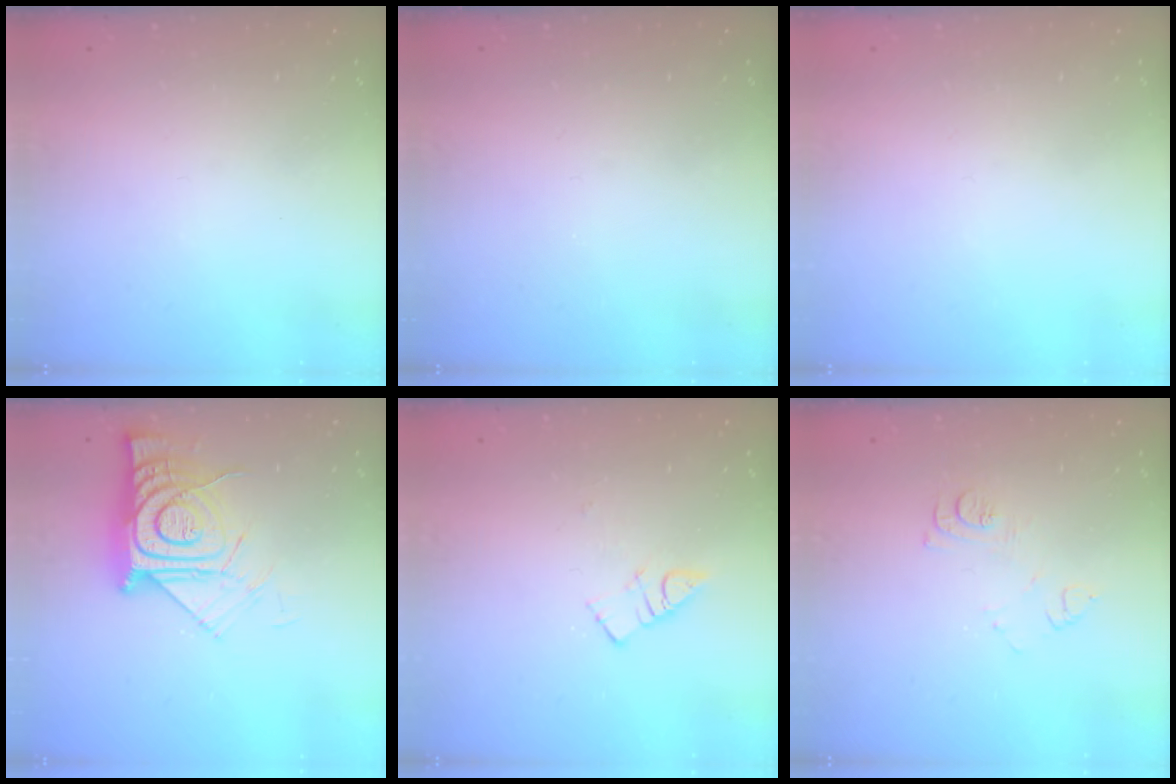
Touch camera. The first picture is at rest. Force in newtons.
{"total": 0.0}
{"total": 1.9, "press": 1.9, "slide": 0.1}
{"total": 14.2, "press": 14.2, "slide": 1.1}
{"total": 4.8, "press": 4.7, "slide": 0.8}
{"total": 7.2, "press": 7.2, "slide": 0.7}